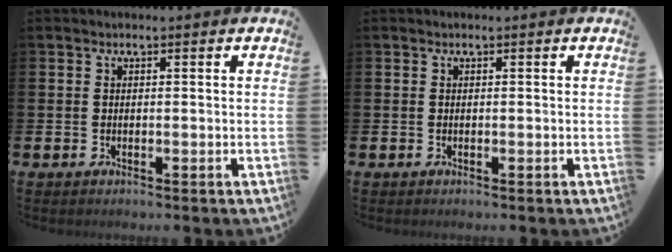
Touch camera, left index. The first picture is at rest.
{"total": 0.0}